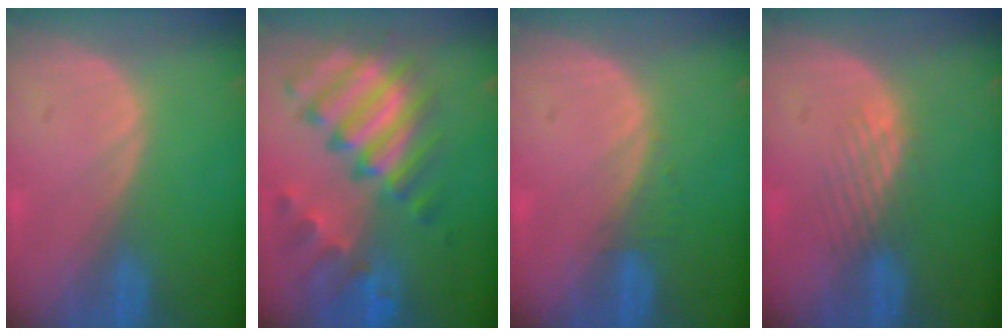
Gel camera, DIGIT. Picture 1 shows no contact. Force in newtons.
{"total": 11.5, "press": 9.8, "slide": 6.0}
{"total": 1.2, "press": 1.1, "slide": 0.4}
{"total": 3.1, "press": 2.5, "slide": 1.8}